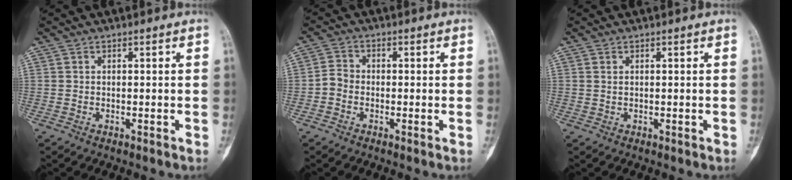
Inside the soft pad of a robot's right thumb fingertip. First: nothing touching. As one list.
[{"total": 2.7, "force": [-1.1, 2.0, 1.5], "torque": [-0.023, 0.007, -0.034]}, {"total": 0.5, "force": [0.3, 0.3, 0.3], "torque": [-0.009, 0.003, 0.007]}]